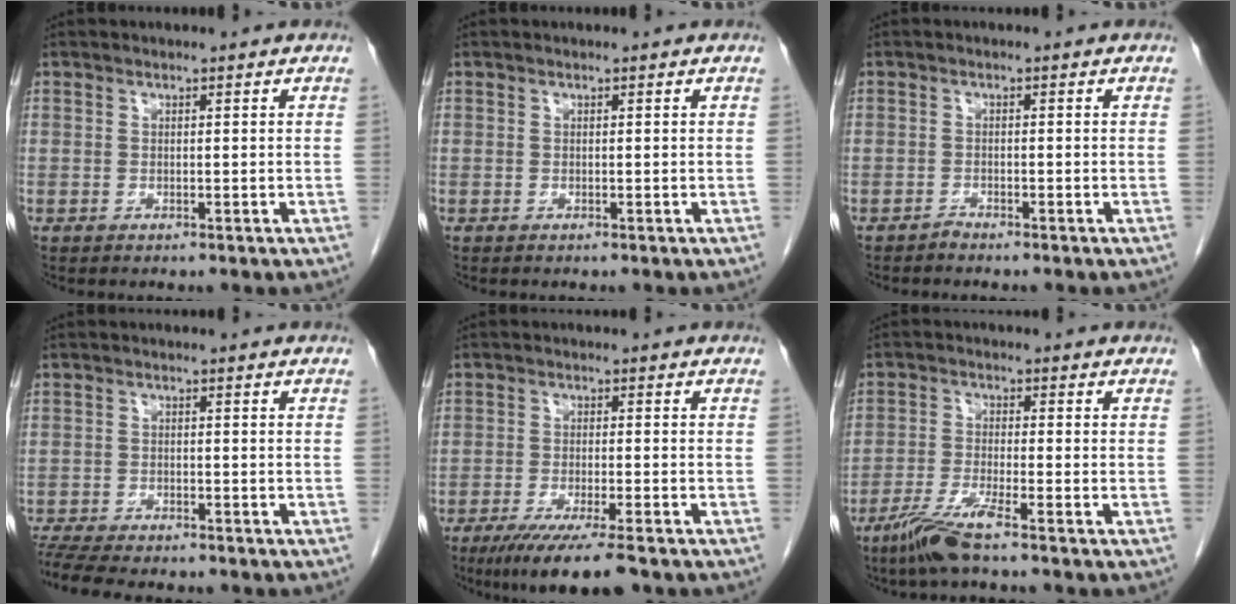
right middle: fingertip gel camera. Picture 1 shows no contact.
{"total": 0.0}
{"total": 0.7, "force": [-0.7, 0.0, 0.0], "torque": [0.001, -0.002, -0.014]}
{"total": 10.4, "force": [-9.1, 1.9, 4.6], "torque": [-0.077, -0.010, -0.139]}
{"total": 9.6, "force": [-7.0, 0.6, 6.6], "torque": [-0.101, -0.023, -0.107]}
{"total": 5.8, "force": [-4.1, -0.4, 4.1], "torque": [-0.088, -0.018, -0.088]}